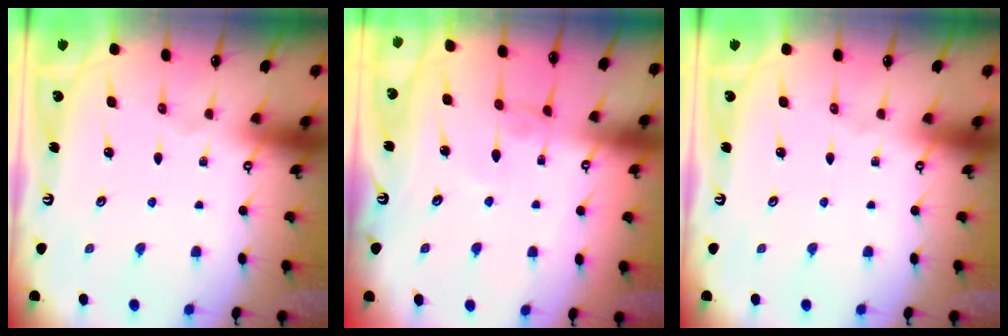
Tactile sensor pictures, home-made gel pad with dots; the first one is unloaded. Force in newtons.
{"total": 1.0, "press": 1.0, "slide": 0.2}
{"total": 0.0}